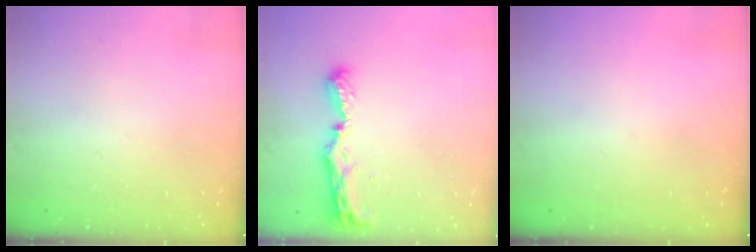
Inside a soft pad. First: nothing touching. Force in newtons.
{"total": 8.7, "press": 8.7, "slide": 0.3}
{"total": 0.0}